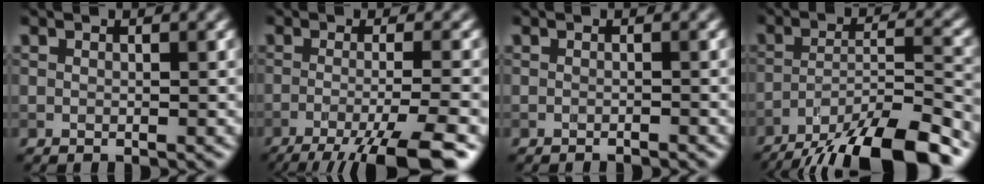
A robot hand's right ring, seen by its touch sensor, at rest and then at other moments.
{"total": 8.9, "force": [-5.3, 1.7, 6.9], "torque": [-0.095, -0.008, -0.092]}
{"total": 0.9, "force": [-0.8, 0.1, 0.3], "torque": [0.000, 0.001, -0.015]}
{"total": 12.8, "force": [-10.0, 2.8, 7.5], "torque": [-0.124, 0.002, -0.163]}